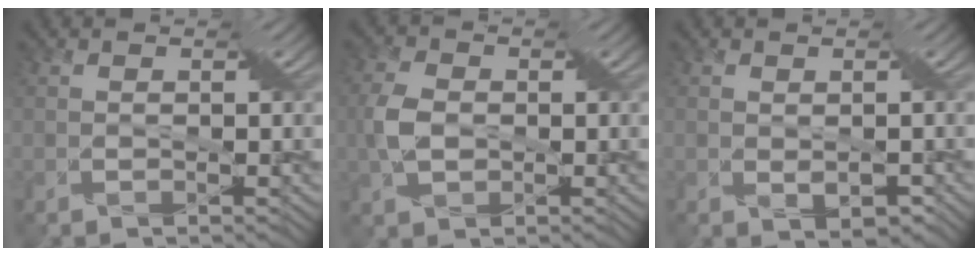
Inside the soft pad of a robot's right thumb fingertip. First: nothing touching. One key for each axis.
{"total": 4.4, "fx": -0.8, "fy": 2.8, "fz": 3.3, "tx": -0.100, "ty": -0.004, "tz": -0.016}
{"total": 2.3, "fx": -0.1, "fy": 1.4, "fz": 1.8, "tx": -0.035, "ty": -0.011, "tz": 0.008}